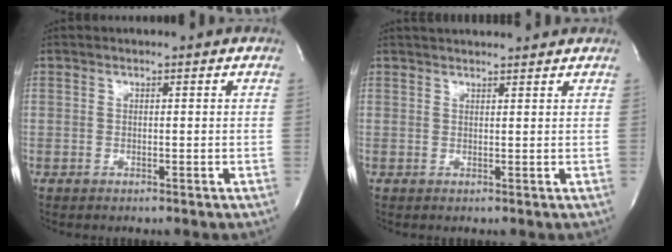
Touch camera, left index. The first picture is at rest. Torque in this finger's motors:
{"motor_torque": [0.02, -0.15, 0.00, 0.01]}